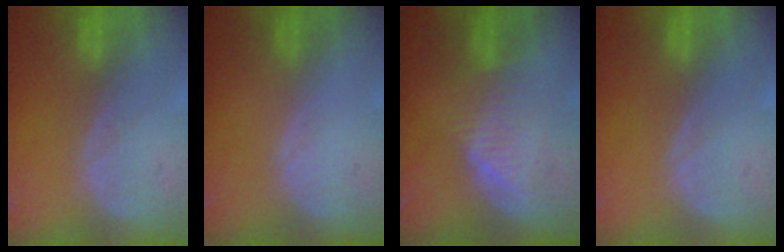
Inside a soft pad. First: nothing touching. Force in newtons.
{"total": 0.0}
{"total": 4.8, "press": 4.8, "slide": 0.5}
{"total": 0.0}